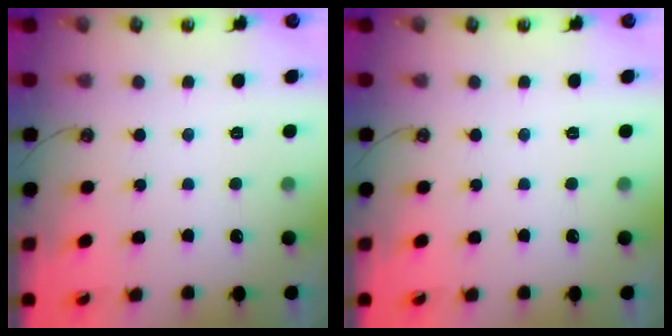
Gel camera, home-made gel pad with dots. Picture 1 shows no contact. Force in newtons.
{"total": 0.0}